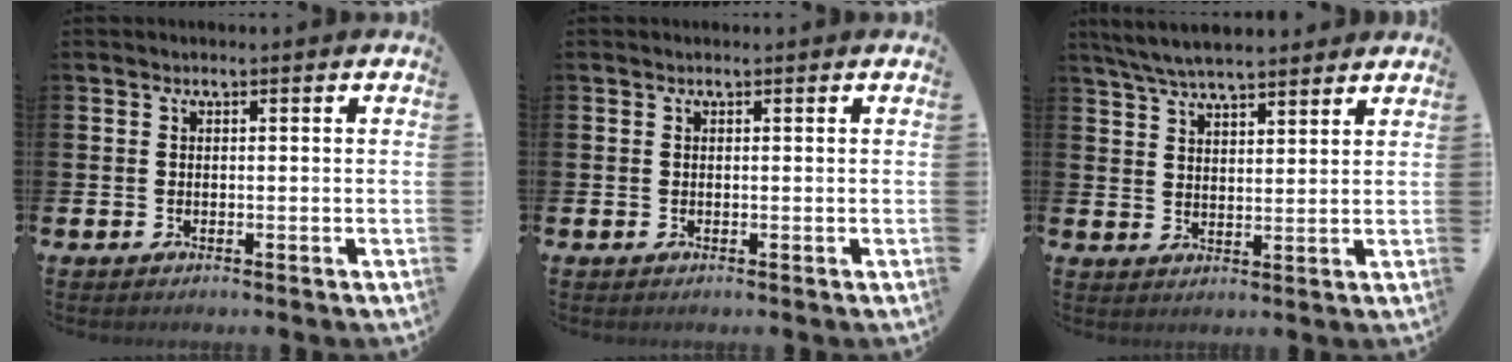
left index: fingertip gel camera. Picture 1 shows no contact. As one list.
[{"total": 0.0}, {"total": 6.2, "force": [5.9, 0.9, 1.7], "torque": [-0.058, -0.016, 0.109]}]